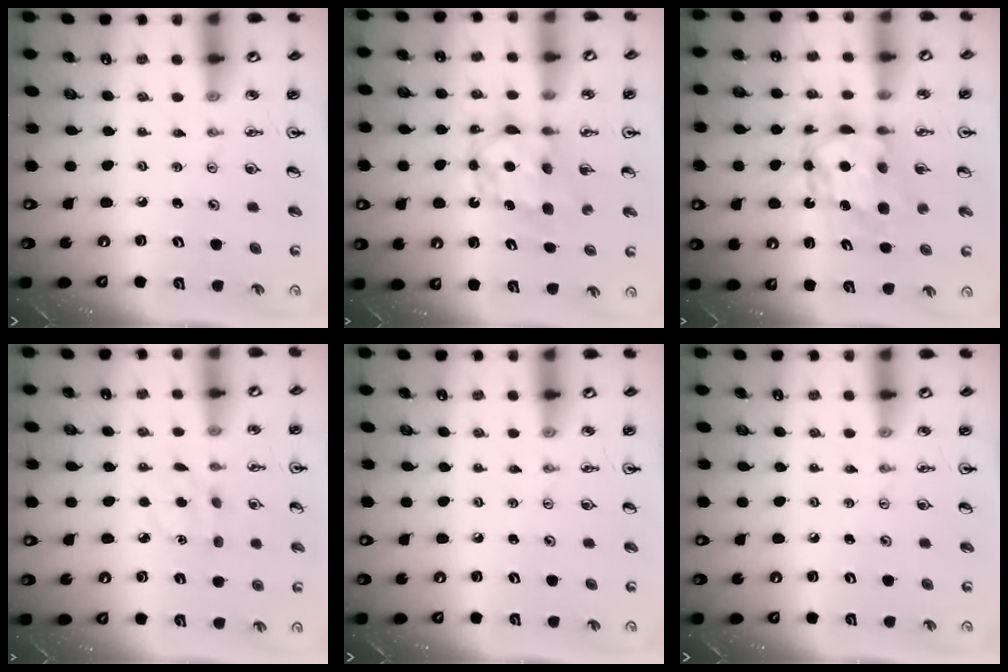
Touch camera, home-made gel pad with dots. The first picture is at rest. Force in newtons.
{"total": 7.4, "press": 7.4, "slide": 0.3}
{"total": 8.2, "press": 8.1, "slide": 0.7}
{"total": 3.6, "press": 3.6, "slide": 0.5}
{"total": 0.0}
{"total": 0.0}